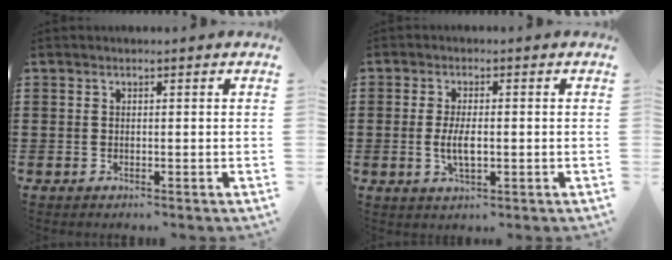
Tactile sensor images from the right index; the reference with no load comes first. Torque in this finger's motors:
{"motor_torque": [1.56, 0.58, 0.55, 0.14]}